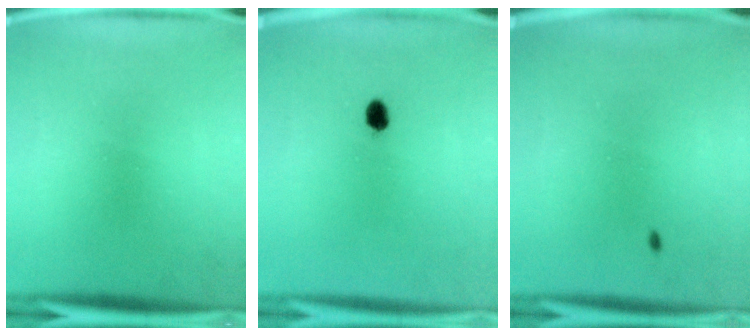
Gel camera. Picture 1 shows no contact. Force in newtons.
{"total": 2.1}
{"total": 0.7}